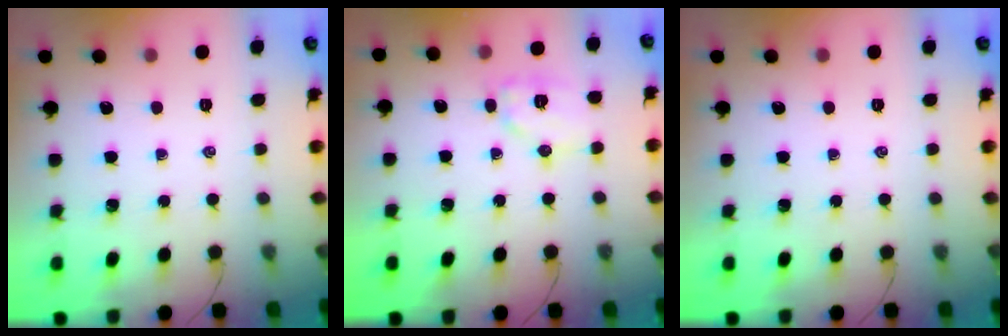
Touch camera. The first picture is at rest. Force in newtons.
{"total": 9.5, "press": 9.5, "slide": 0.3}
{"total": 0.0}